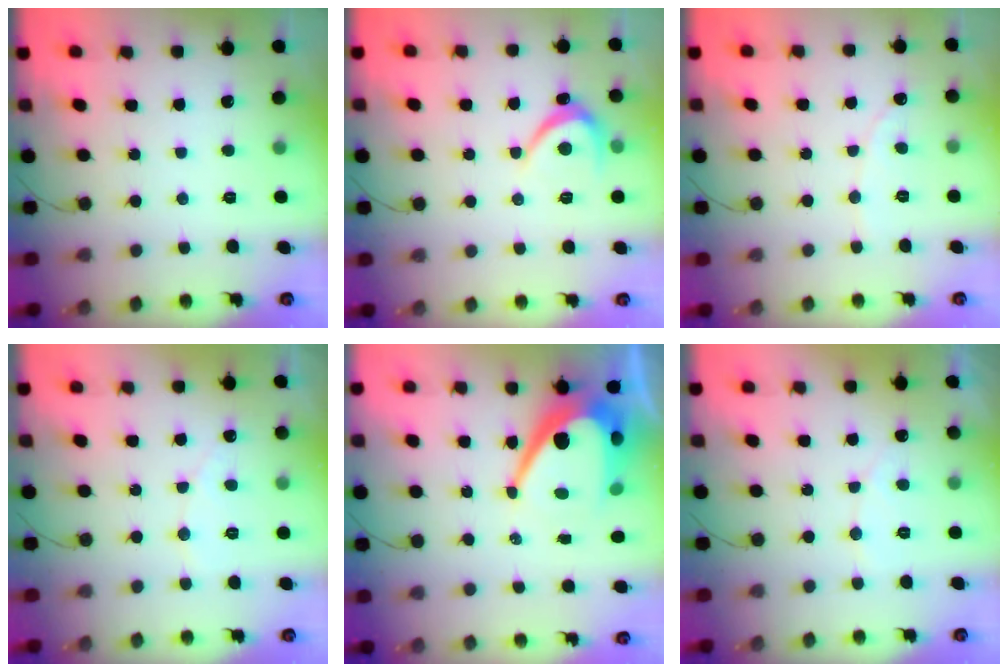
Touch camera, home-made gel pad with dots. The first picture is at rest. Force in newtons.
{"total": 3.9, "press": 3.9, "slide": 0.5}
{"total": 1.9, "press": 1.9, "slide": 0.1}
{"total": 3.9, "press": 3.8, "slide": 0.3}
{"total": 14.7, "press": 14.7, "slide": 1.0}
{"total": 4.1, "press": 4.1, "slide": 0.3}